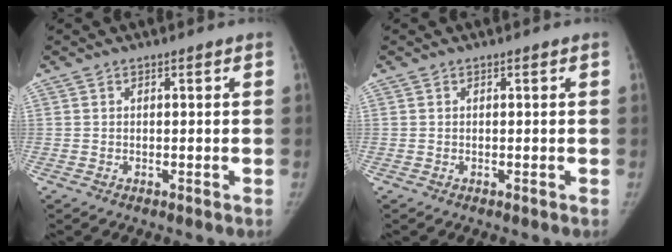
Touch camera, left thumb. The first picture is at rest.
{"total": 0.0}